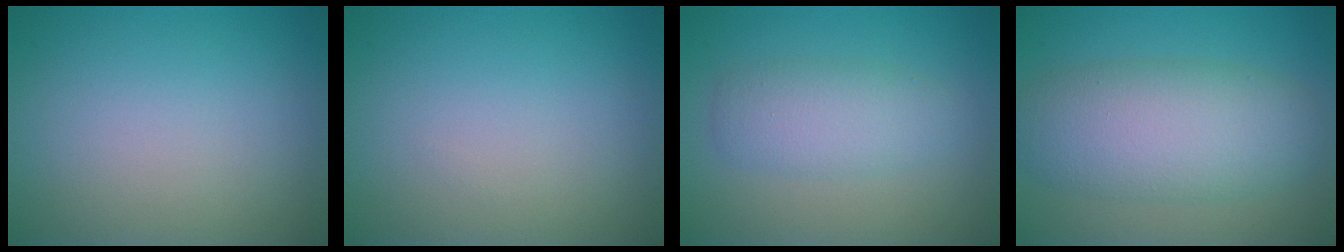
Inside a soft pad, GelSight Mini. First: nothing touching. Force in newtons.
{"total": 0.0}
{"total": 2.3, "press": 2.3, "slide": 0.2}
{"total": 7.0, "press": 7.0, "slide": 0.3}